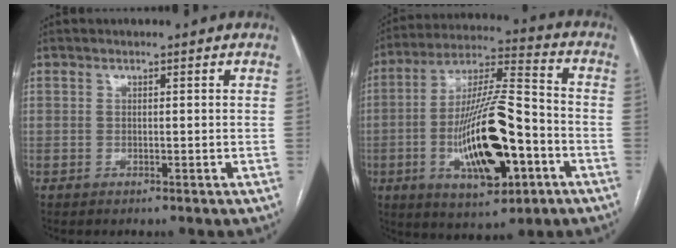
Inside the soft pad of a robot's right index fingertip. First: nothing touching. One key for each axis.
{"total": 18.3, "fx": -5.2, "fy": 4.7, "fz": 16.9, "tx": -0.320, "ty": 0.002, "tz": -0.078}